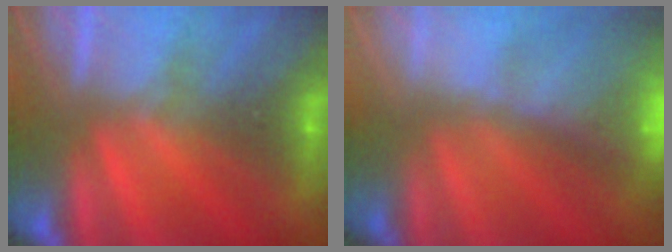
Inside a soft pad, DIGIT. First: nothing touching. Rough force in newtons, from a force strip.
{"total": 6.5}